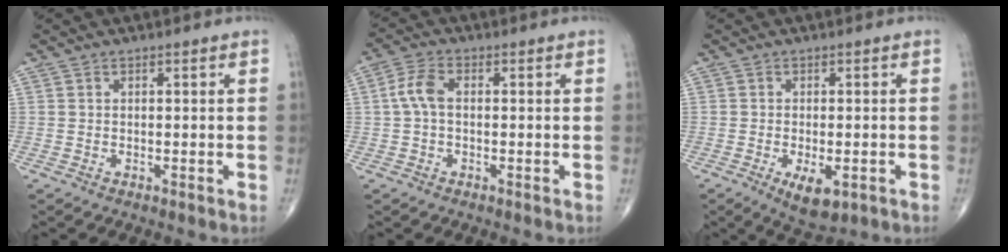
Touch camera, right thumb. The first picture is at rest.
{"total": 4.8, "force": [0.2, 2.7, 4.0], "torque": [-0.091, 0.016, 0.000]}
{"total": 6.0, "force": [-2.1, 2.7, 4.9], "torque": [-0.073, -0.007, -0.024]}